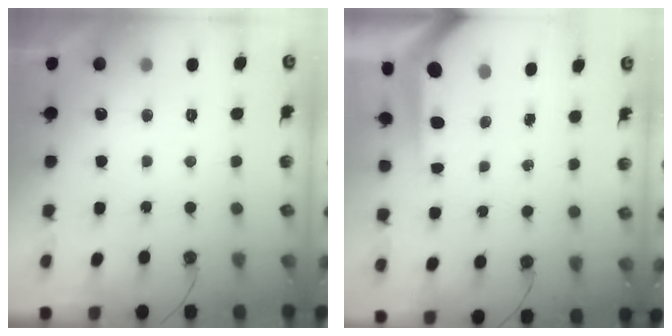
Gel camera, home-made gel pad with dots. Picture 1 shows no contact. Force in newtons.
{"total": 5.9, "press": 5.9, "slide": 0.4}